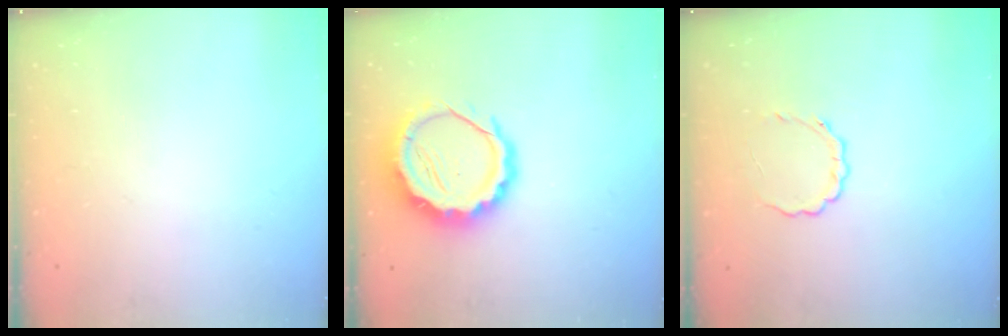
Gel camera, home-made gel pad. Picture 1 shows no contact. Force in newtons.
{"total": 13.5, "press": 13.1, "slide": 3.3}
{"total": 2.8, "press": 2.8, "slide": 0.4}